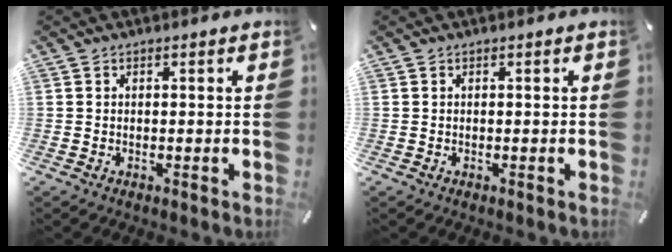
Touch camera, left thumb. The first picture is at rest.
{"total": 0.0}